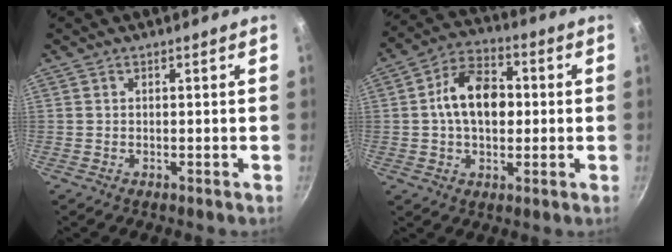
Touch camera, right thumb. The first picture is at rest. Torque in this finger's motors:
{"motor_torque": [-0.33, 1.30, 1.02, -0.11, 0.07]}